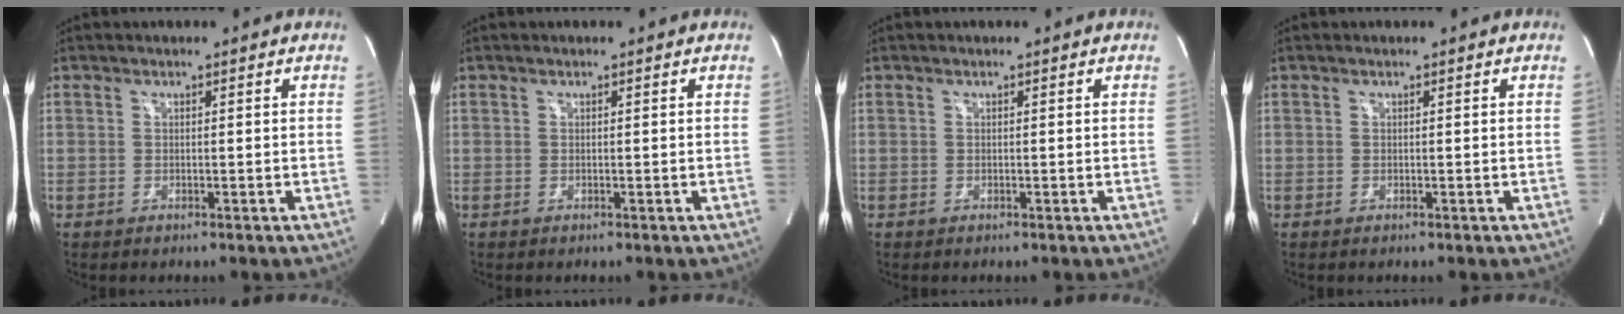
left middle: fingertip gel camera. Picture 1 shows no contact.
{"total": 0.0}
{"total": 0.0}
{"total": 0.0}